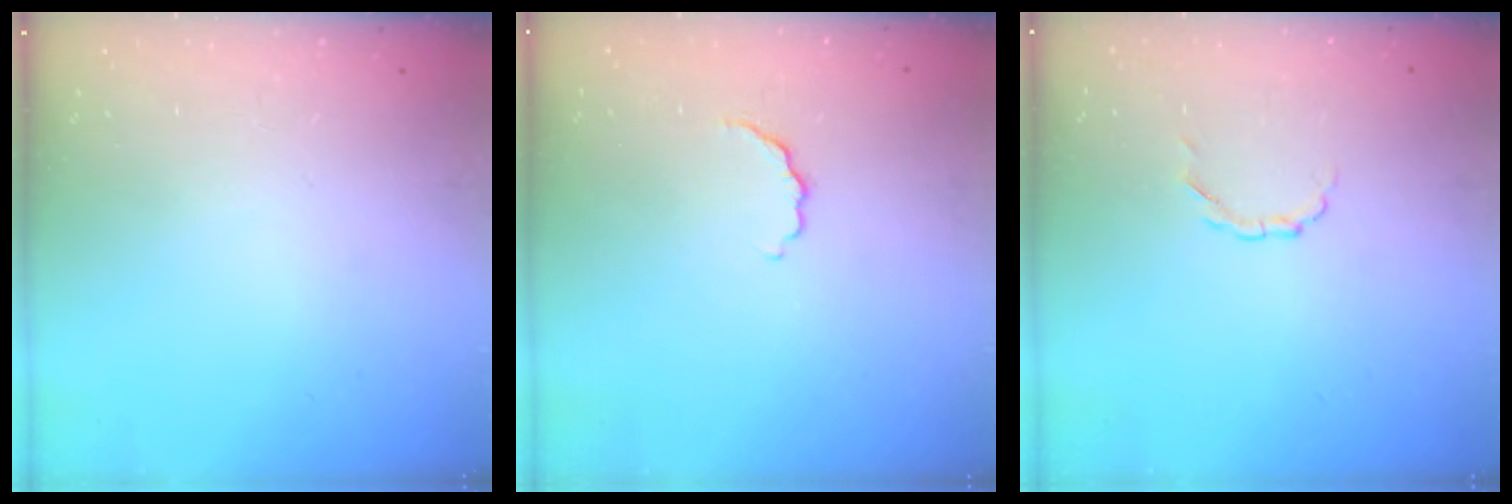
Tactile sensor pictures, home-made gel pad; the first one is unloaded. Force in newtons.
{"total": 4.1, "press": 4.0, "slide": 1.0}
{"total": 2.1, "press": 2.0, "slide": 0.6}